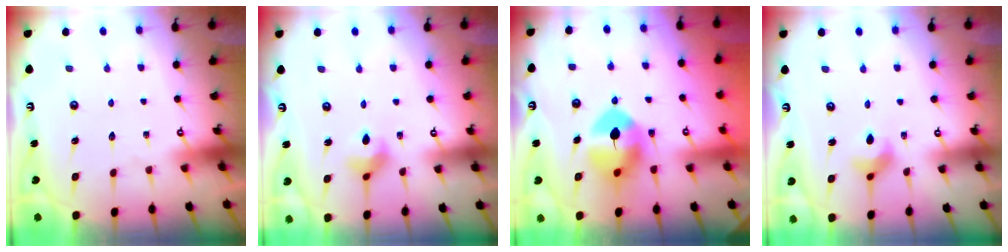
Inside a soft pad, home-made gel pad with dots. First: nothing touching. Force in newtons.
{"total": 4.6, "press": 4.6, "slide": 0.6}
{"total": 10.1, "press": 10.0, "slide": 1.2}
{"total": 5.7, "press": 5.6, "slide": 1.0}